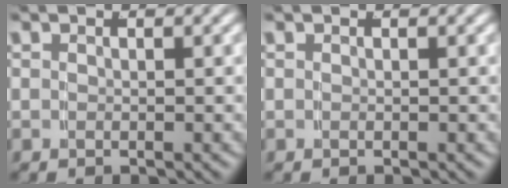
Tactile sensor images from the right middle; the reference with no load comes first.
{"total": 0.0}